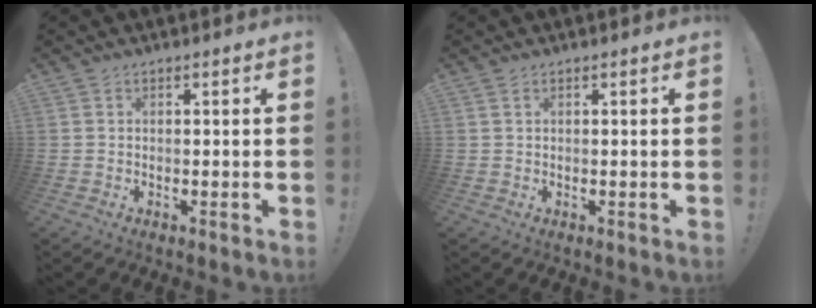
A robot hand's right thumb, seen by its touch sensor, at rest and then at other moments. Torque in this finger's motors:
{"motor_torque": [-0.07, -0.07, -0.14, -0.29, -0.05]}